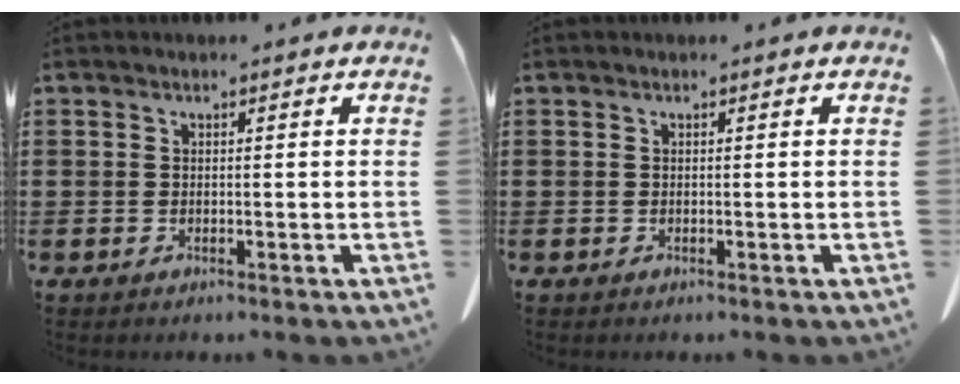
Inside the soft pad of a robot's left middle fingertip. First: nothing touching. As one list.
[{"total": 0.0}]